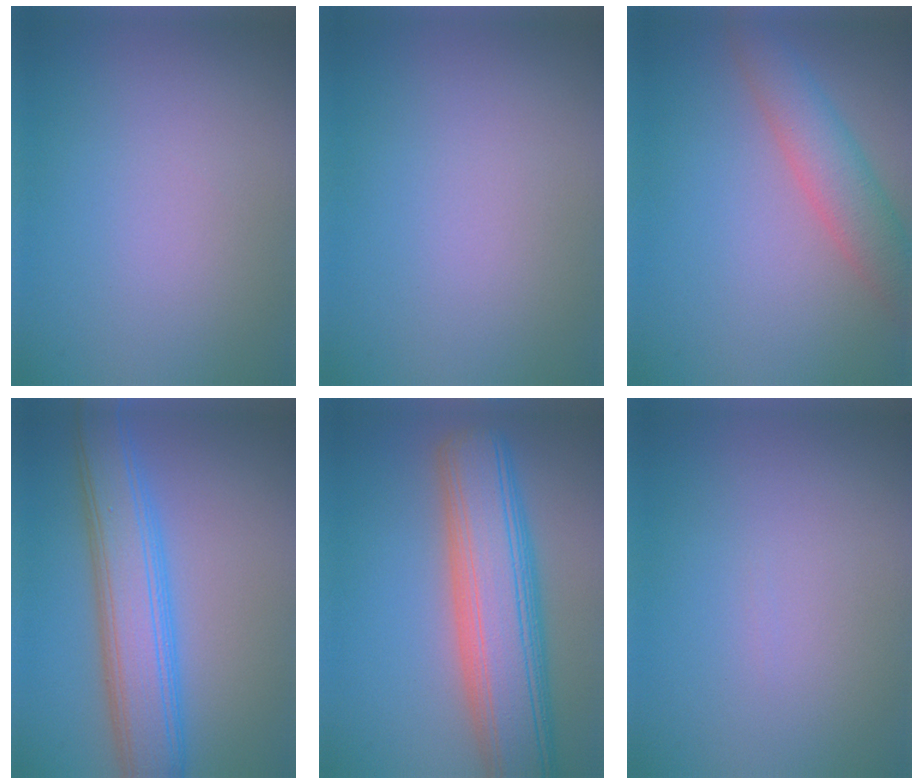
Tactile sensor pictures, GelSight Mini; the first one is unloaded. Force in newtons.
{"total": 0.0}
{"total": 4.5, "press": 4.4, "slide": 0.4}
{"total": 7.4, "press": 7.4, "slide": 0.2}
{"total": 10.0, "press": 10.0, "slide": 0.8}
{"total": 0.0}